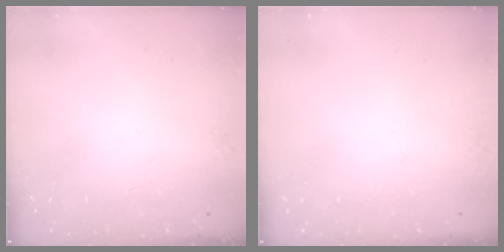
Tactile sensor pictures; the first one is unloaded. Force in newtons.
{"total": 0.0}